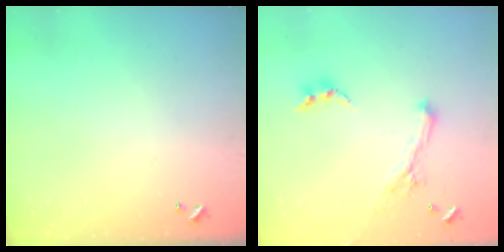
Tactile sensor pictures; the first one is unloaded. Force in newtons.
{"total": 1.8, "press": 1.7, "slide": 0.4}